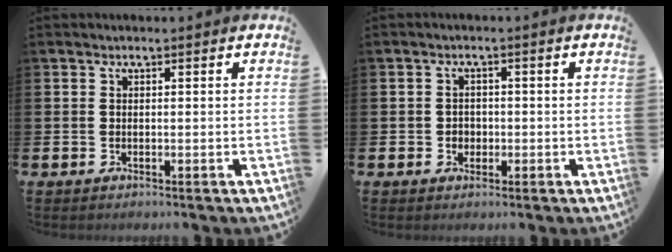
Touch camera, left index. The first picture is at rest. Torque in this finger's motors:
{"motor_torque": [0.21, 0.07, 0.00, 0.02]}